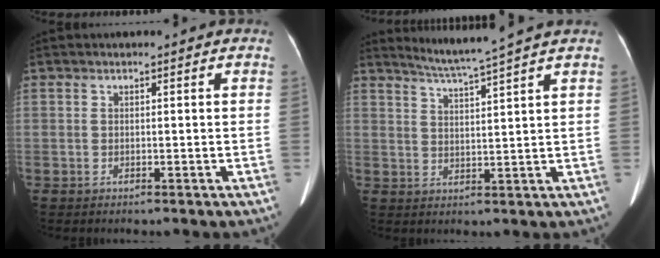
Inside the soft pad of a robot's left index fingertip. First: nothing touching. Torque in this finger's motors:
{"motor_torque": [0.02, -0.30, -0.08, 0.02]}